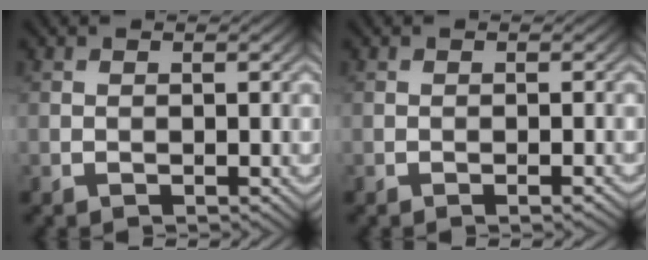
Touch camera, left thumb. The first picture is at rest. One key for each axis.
{"total": 0.9, "fx": -0.6, "fy": 0.0, "fz": 0.7, "tx": -0.011, "ty": 0.001, "tz": -0.010}